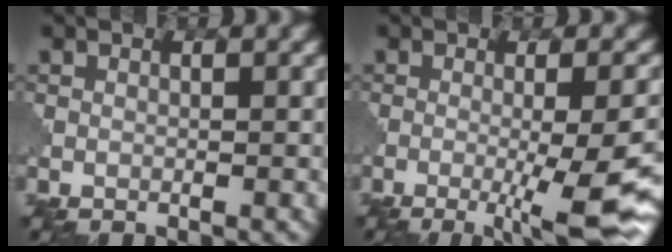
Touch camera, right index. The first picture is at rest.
{"total": 9.2, "force": [-3.2, 1.8, 8.4], "torque": [-0.114, -0.005, -0.043]}